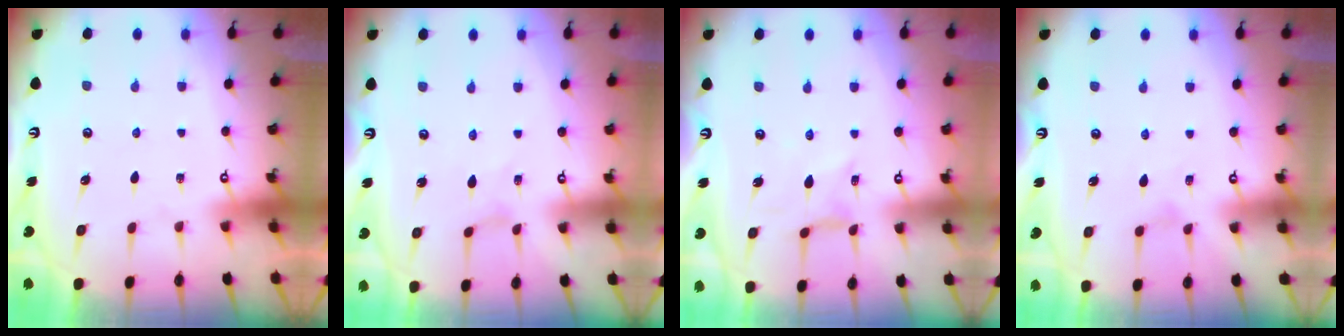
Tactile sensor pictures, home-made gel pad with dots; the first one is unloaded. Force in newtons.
{"total": 0.0}
{"total": 1.6, "press": 1.5, "slide": 0.5}
{"total": 0.0}